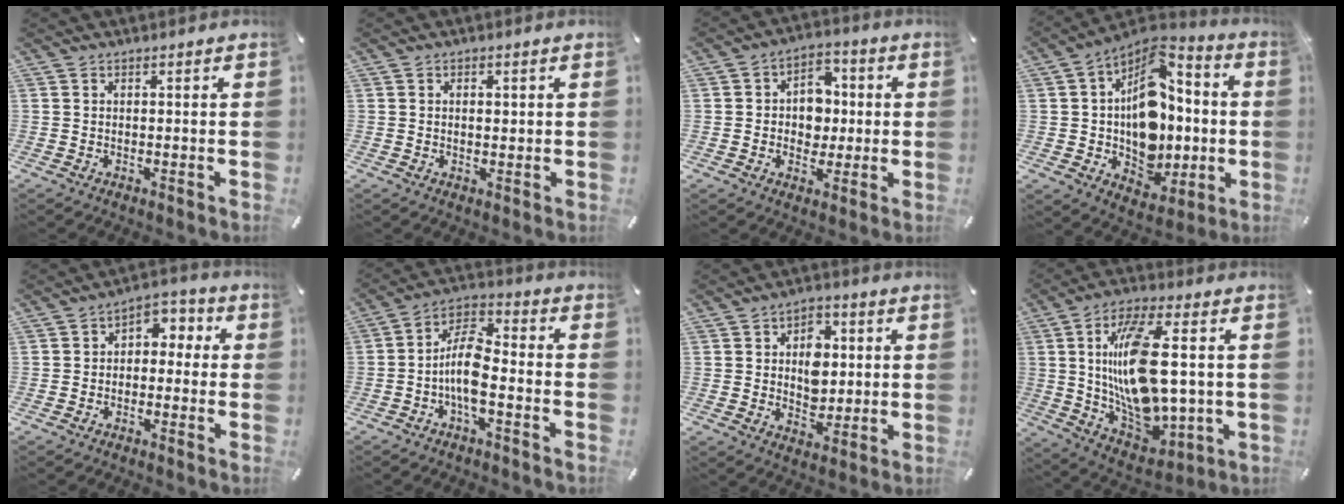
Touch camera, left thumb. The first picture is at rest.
{"total": 1.7, "force": [0.2, 1.0, 1.4], "torque": [-0.020, 0.001, -0.001]}
{"total": 8.4, "force": [-0.5, 7.4, 4.1], "torque": [-0.057, 0.012, -0.008]}
{"total": 16.4, "force": [0.5, 13.1, 9.9], "torque": [-0.149, -0.018, 0.017]}
{"total": 4.4, "force": [-1.5, 3.5, 2.2], "torque": [-0.030, 0.017, -0.033]}
{"total": 10.3, "force": [-3.3, 4.6, 8.6], "torque": [-0.174, 0.008, -0.059]}
{"total": 8.3, "force": [0.9, 6.7, 4.9], "torque": [-0.058, 0.000, 0.012]}
{"total": 20.2, "force": [2.4, 9.3, 17.8], "torque": [-0.367, -0.011, 0.038]}